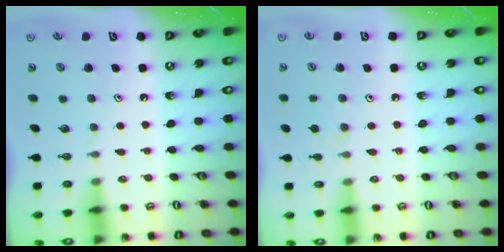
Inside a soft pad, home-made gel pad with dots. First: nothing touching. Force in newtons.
{"total": 3.3, "press": 3.2, "slide": 0.7}